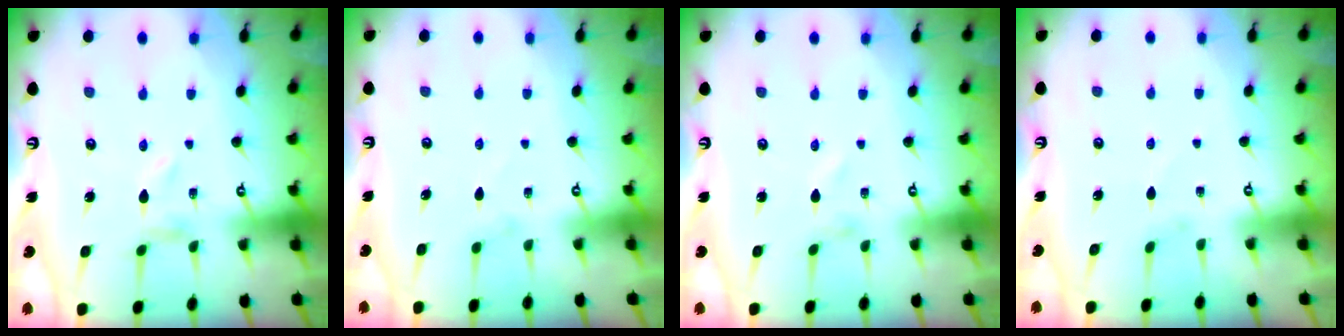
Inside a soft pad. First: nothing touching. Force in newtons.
{"total": 0.5, "press": 0.5, "slide": 0.3}
{"total": 1.3, "press": 1.3, "slide": 0.1}
{"total": 1.1, "press": 1.1, "slide": 0.1}